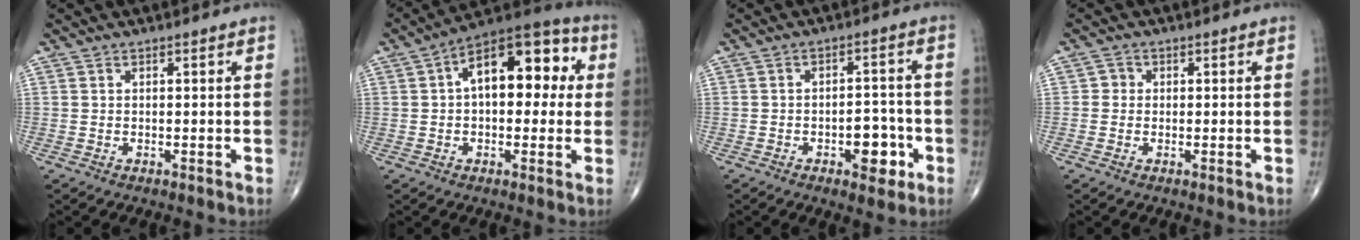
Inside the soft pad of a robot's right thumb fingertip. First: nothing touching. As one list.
[{"total": 16.4, "force": [2.8, 8.7, 13.6], "torque": [-0.166, 0.039, 0.031]}, {"total": 7.1, "force": [-2.8, 3.8, 5.3], "torque": [-0.047, 0.024, -0.037]}, {"total": 1.5, "force": [-0.1, 1.4, 0.4], "torque": [0.005, 0.005, -0.007]}]